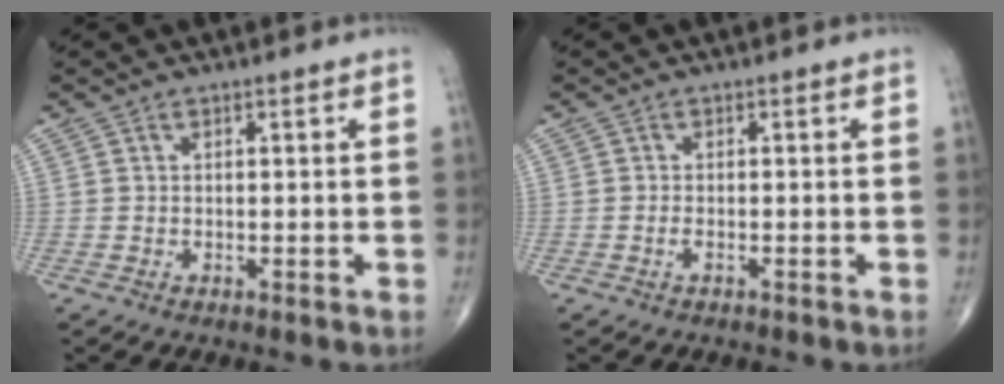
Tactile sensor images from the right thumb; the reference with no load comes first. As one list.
[{"total": 0.9, "force": [-0.4, 0.3, 0.7], "torque": [-0.015, 0.001, -0.008]}]